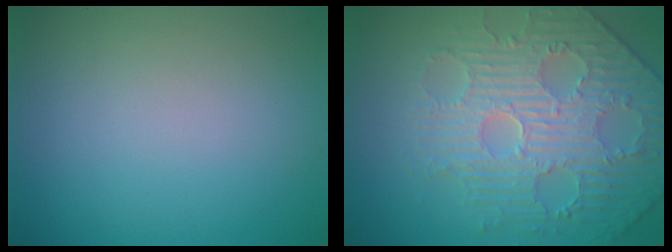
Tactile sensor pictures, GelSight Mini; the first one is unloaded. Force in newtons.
{"total": 4.7, "press": 4.7, "slide": 0.2}